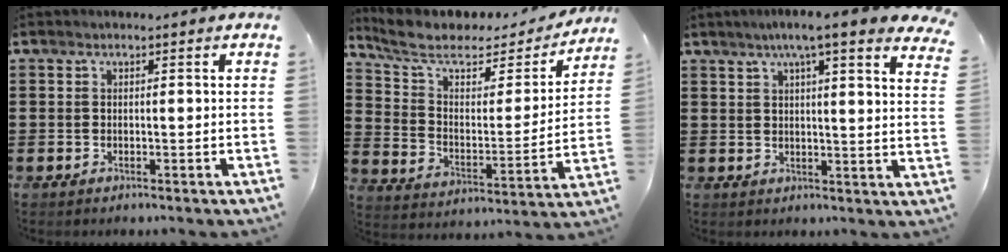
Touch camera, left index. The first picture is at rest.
{"total": 7.5, "force": [5.7, 3.0, 3.9], "torque": [-0.104, -0.031, 0.096]}
{"total": 6.1, "force": [4.5, -0.2, 4.1], "torque": [-0.088, -0.015, 0.072]}